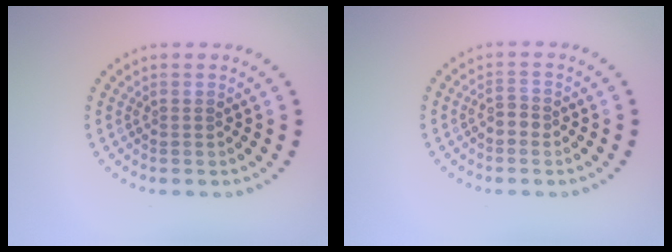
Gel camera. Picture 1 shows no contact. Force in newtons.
{"total": 1.2, "press": 1.2, "slide": 0.4}